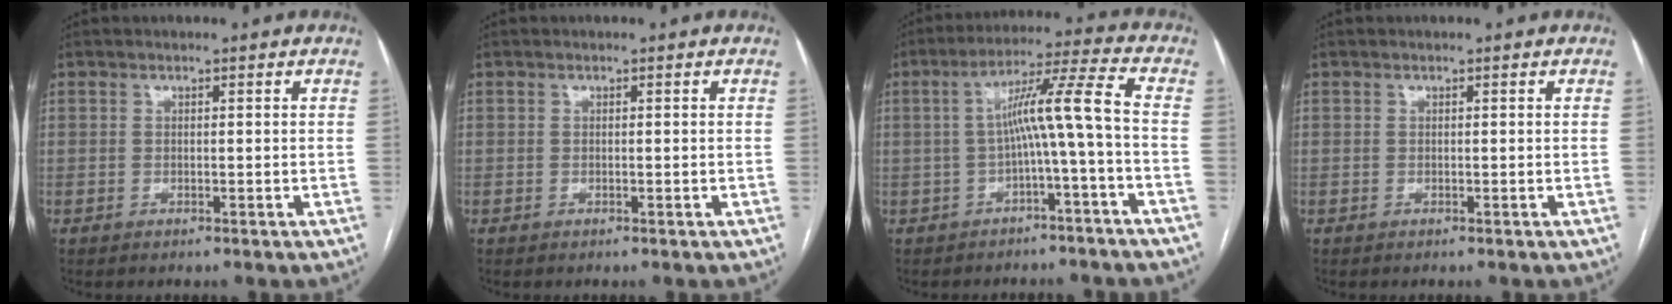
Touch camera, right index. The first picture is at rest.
{"total": 0.0}
{"total": 8.6, "force": [-1.5, -1.2, 8.4], "torque": [-0.137, 0.032, -0.021]}
{"total": 0.0}